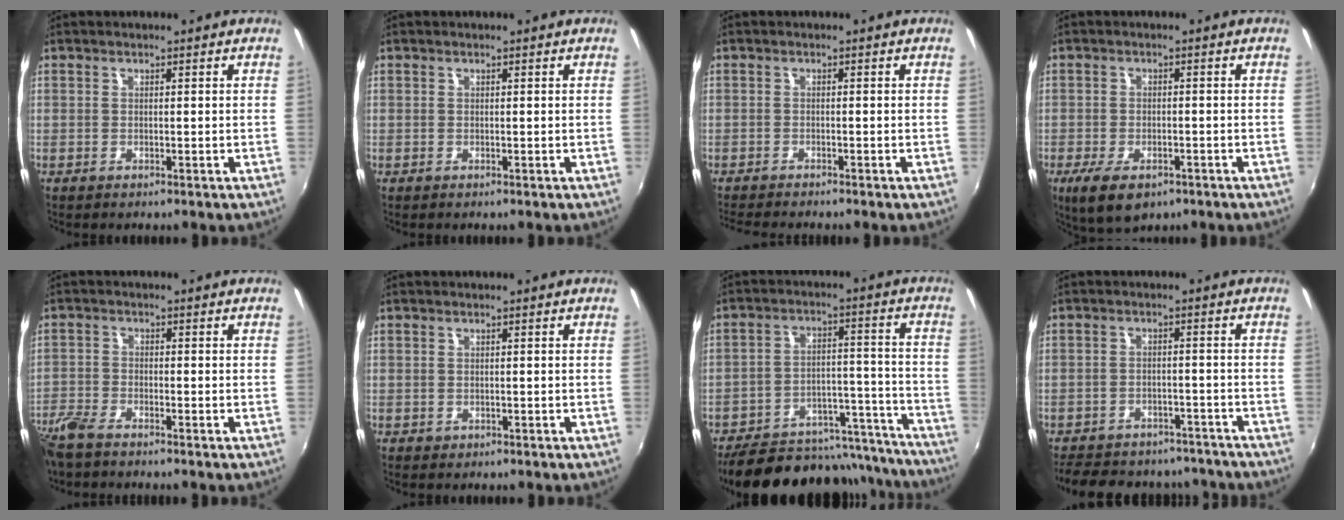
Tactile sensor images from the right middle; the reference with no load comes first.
{"total": 0.0}
{"total": 4.7, "force": [-4.4, 0.1, 1.8], "torque": [-0.043, -0.020, -0.076]}
{"total": 7.8, "force": [-4.6, 3.7, 5.1], "torque": [-0.115, -0.030, -0.077]}
{"total": 6.6, "force": [-5.6, 1.7, 3.1], "torque": [-0.086, -0.020, -0.115]}
{"total": 0.6, "force": [-0.3, 0.6, 0.1], "torque": [-0.001, -0.003, -0.003]}
{"total": 25.4, "force": [-22.1, 9.4, 8.2], "torque": [-0.153, 0.043, -0.277]}
{"total": 18.9, "force": [-16.0, 7.8, 6.4], "torque": [-0.148, 0.019, -0.202]}